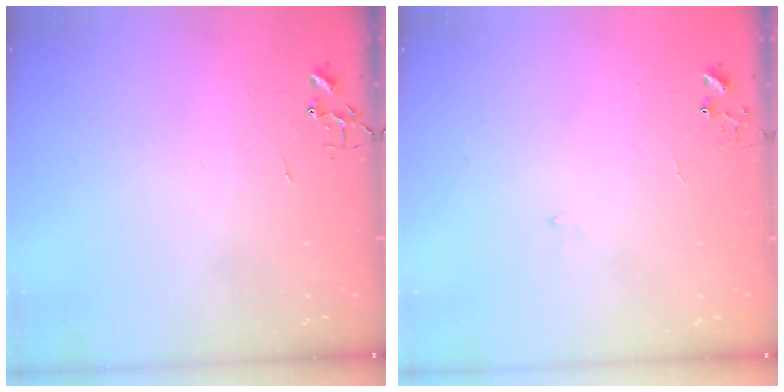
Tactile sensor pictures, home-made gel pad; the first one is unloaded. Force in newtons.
{"total": 5.8, "press": 5.8, "slide": 0.7}